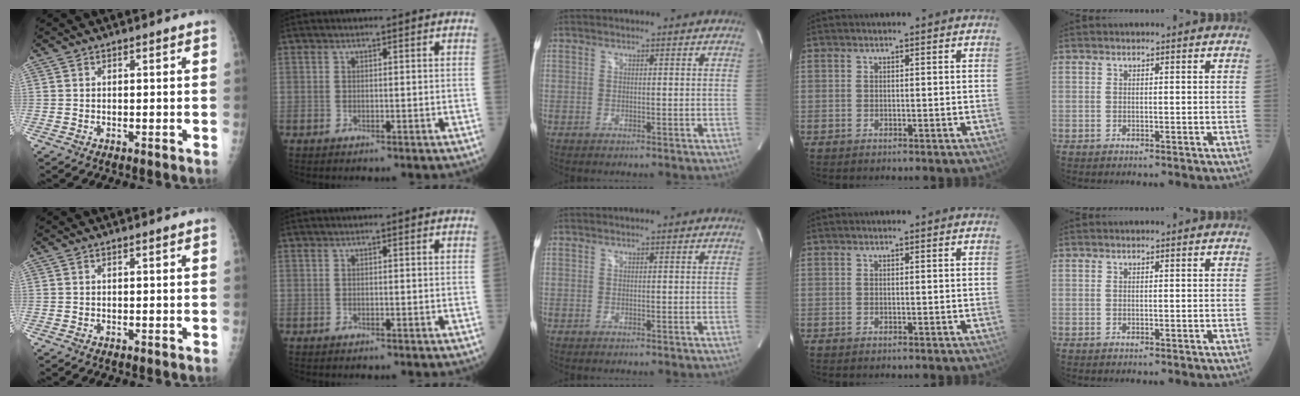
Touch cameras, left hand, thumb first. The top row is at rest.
{}